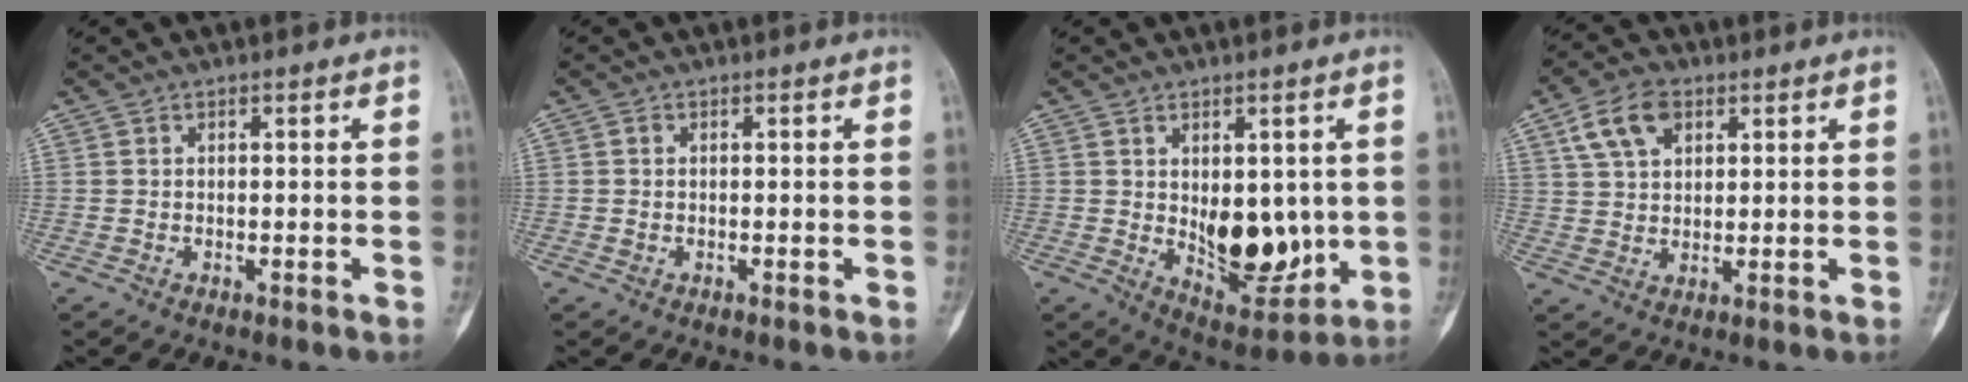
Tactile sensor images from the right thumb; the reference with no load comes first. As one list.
[{"total": 0.9, "force": [0.1, 0.8, 0.5], "torque": [-0.007, 0.001, 0.003]}, {"total": 12.1, "force": [0.1, 7.0, 9.9], "torque": [-0.099, -0.027, 0.025]}, {"total": 8.7, "force": [4.1, 5.5, 5.5], "torque": [-0.089, -0.003, 0.076]}]